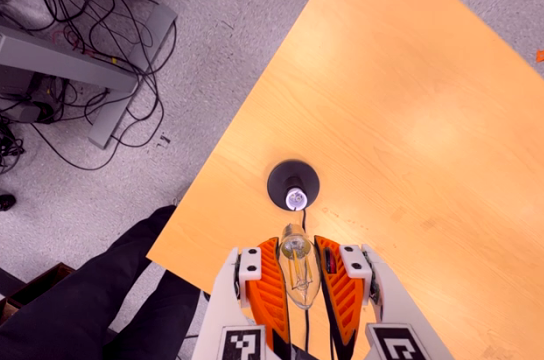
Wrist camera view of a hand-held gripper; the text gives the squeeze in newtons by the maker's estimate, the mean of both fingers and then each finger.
{"total": 22.6, "left": 24.3, "right": 21.0}